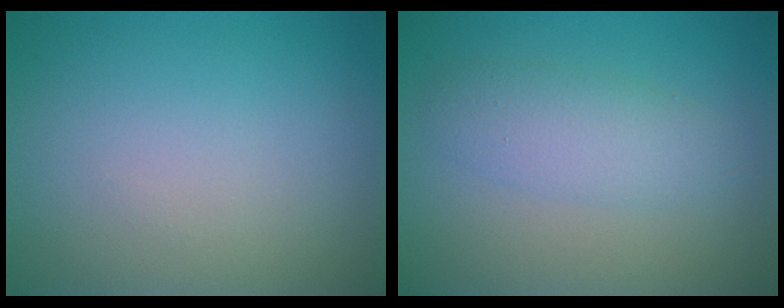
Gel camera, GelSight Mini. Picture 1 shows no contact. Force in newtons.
{"total": 3.0, "press": 3.0, "slide": 0.2}